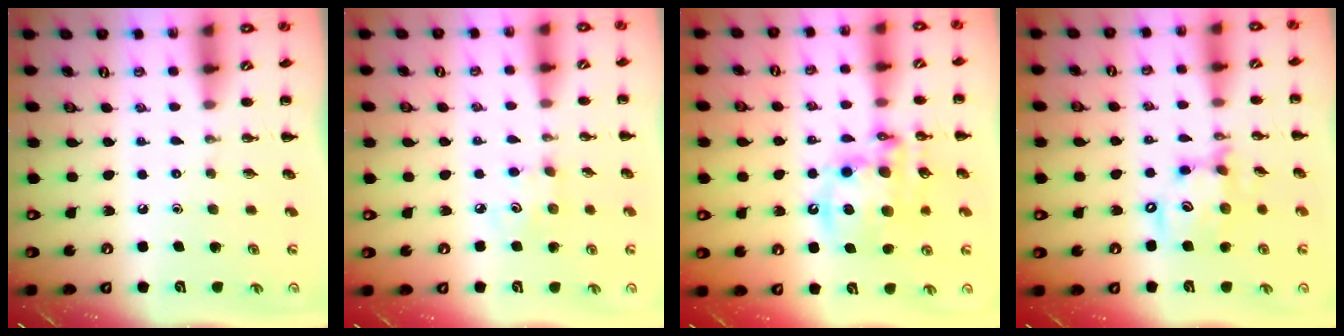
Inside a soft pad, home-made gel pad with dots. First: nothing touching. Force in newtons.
{"total": 4.3, "press": 4.2, "slide": 1.0}
{"total": 15.3, "press": 14.9, "slide": 3.5}
{"total": 14.0, "press": 13.6, "slide": 3.4}